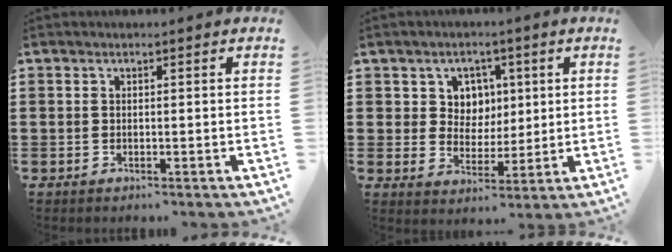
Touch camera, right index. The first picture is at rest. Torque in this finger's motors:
{"motor_torque": [0.52, 0.68, 0.12, 0.05]}